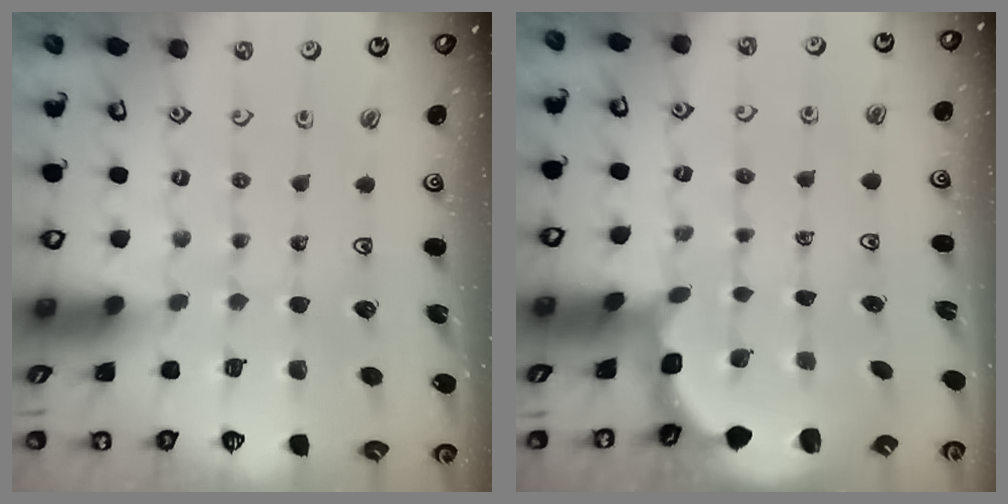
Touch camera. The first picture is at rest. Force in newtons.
{"total": 2.7, "press": 2.3, "slide": 1.4}